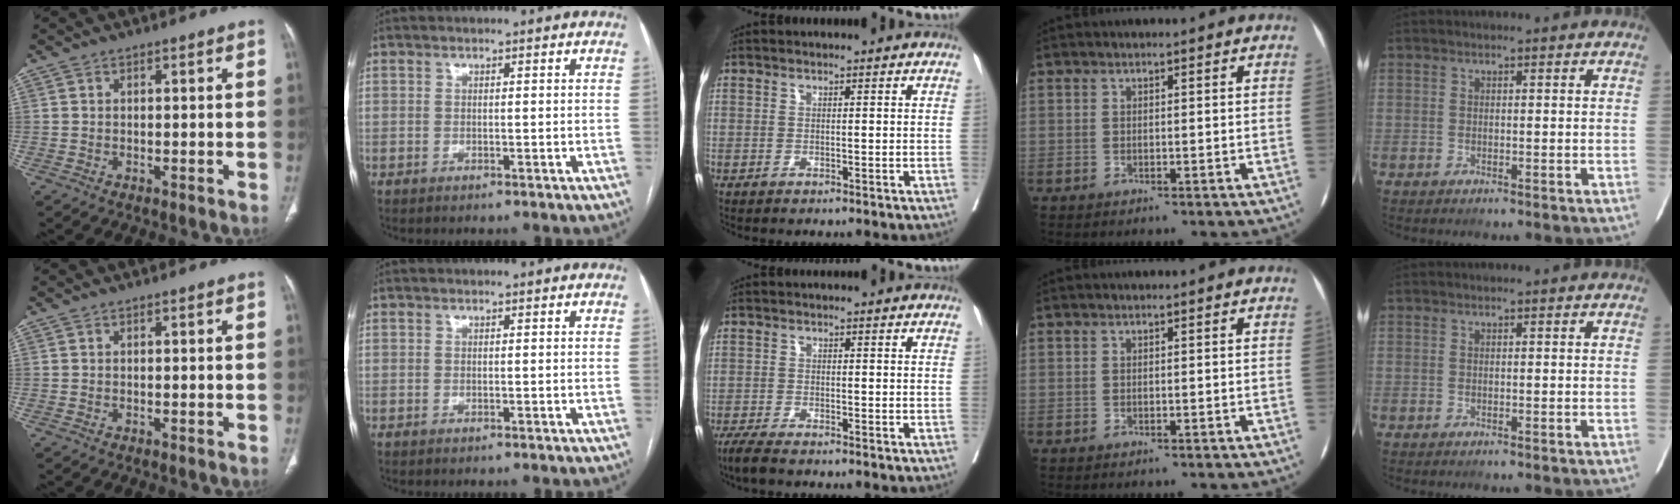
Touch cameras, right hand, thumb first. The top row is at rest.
{"middle": {"total": 3.5, "force": [-2.9, 0.5, 1.8], "torque": [-0.035, -0.009, -0.050]}}